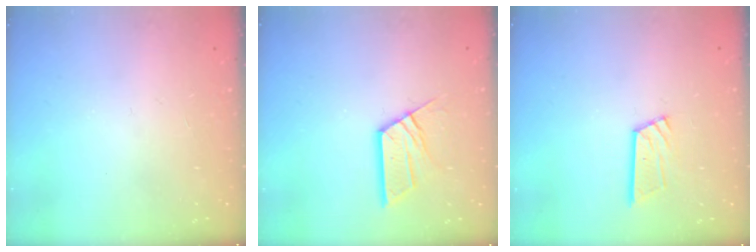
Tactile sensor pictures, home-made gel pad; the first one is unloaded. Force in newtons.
{"total": 10.8, "press": 10.7, "slide": 0.5}
{"total": 9.8, "press": 9.7, "slide": 0.9}